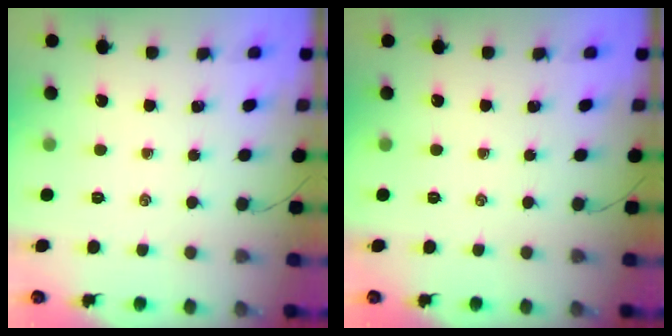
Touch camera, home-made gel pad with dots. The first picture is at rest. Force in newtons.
{"total": 0.0}